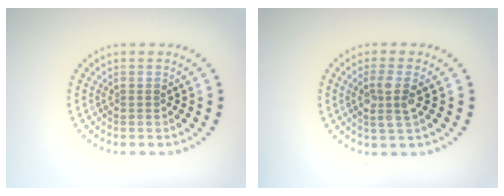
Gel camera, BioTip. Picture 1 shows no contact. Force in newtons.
{"total": 2.6, "press": 2.2, "slide": 1.3}